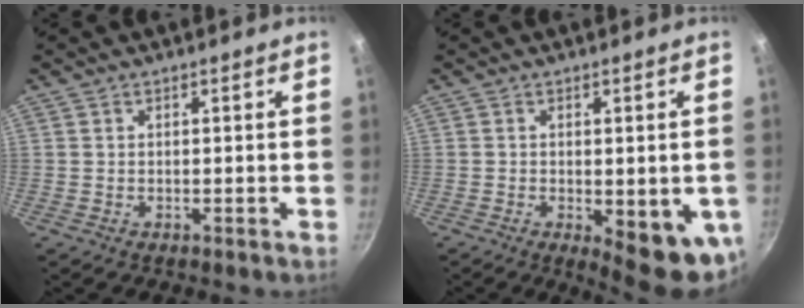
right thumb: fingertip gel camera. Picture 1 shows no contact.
{"total": 11.6, "force": [-2.8, 4.1, 10.5], "torque": [-0.104, -0.013, -0.027]}